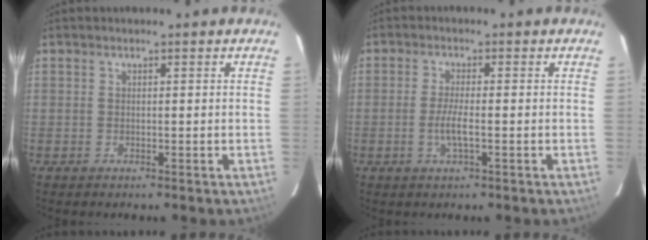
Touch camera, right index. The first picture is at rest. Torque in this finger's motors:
{"motor_torque": [0.52, -0.38, 0.40, 0.10]}